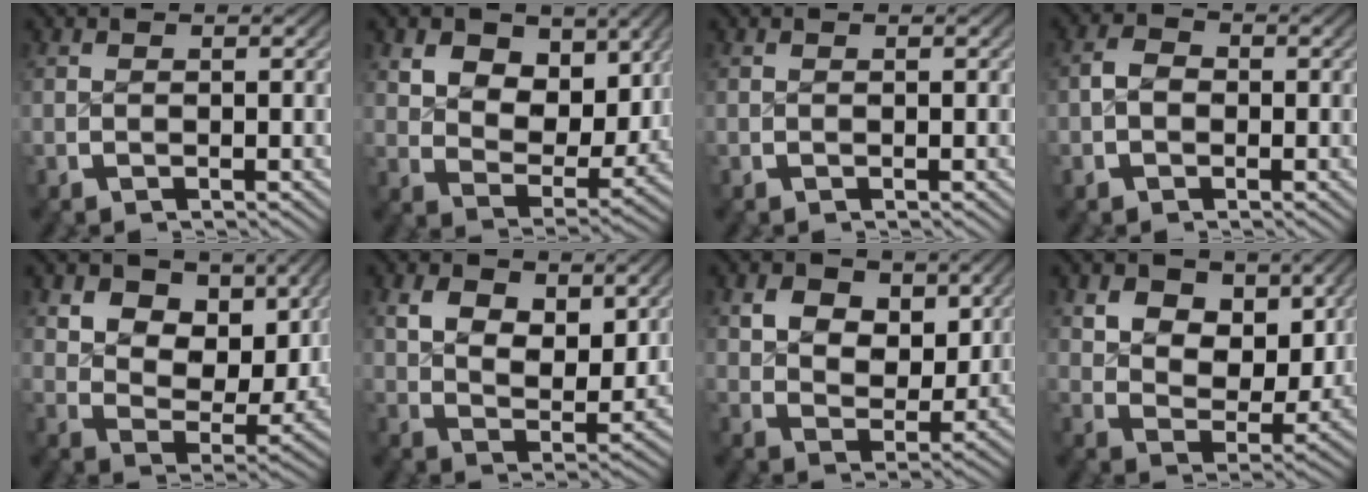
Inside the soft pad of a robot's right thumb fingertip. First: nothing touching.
{"total": 7.5, "force": [1.7, 5.4, 5.0], "torque": [-0.100, -0.037, 0.041]}
{"total": 0.0}
{"total": 2.0, "force": [-0.5, 1.6, 1.1], "torque": [-0.019, -0.003, -0.012]}
{"total": 8.3, "force": [1.9, 5.8, 5.6], "torque": [-0.107, -0.036, 0.043]}
{"total": 5.2, "force": [1.8, 3.2, 3.6], "torque": [-0.065, -0.028, 0.042]}
{"total": 5.1, "force": [1.4, 3.8, 3.2], "torque": [-0.062, -0.030, 0.036]}
{"total": 6.7, "force": [1.6, 4.8, 4.4], "torque": [-0.089, -0.037, 0.039]}